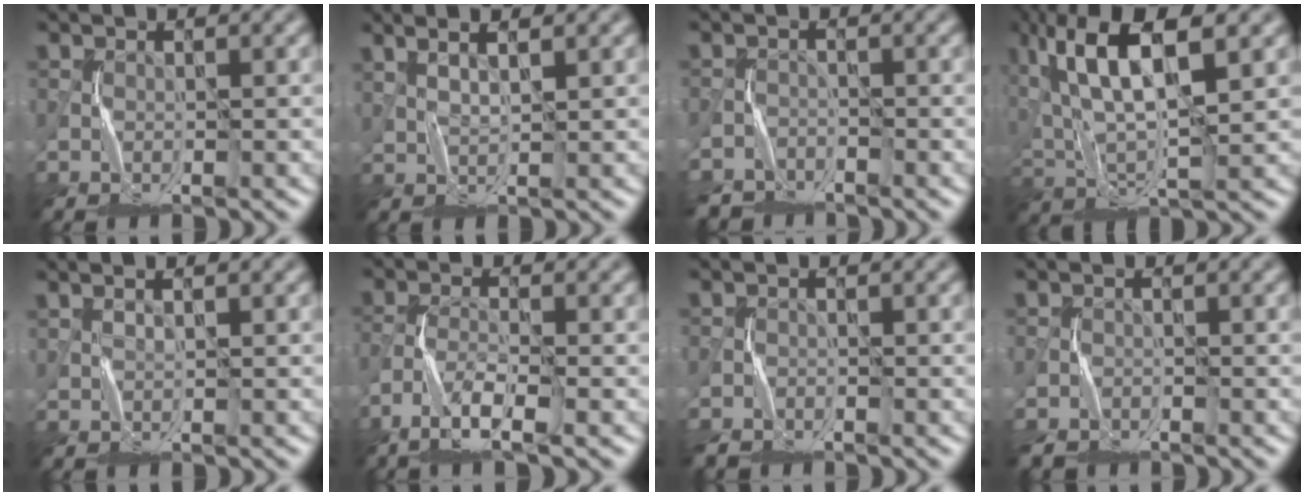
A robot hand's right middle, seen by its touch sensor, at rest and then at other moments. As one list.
[{"total": 2.9, "force": [2.2, 0.5, 1.9], "torque": [-0.019, 0.009, 0.018]}, {"total": 3.1, "force": [-3.0, 0.6, -0.5], "torque": [0.017, -0.013, -0.056]}, {"total": 11.1, "force": [5.0, 3.3, 9.3], "torque": [-0.191, 0.013, 0.099]}, {"total": 0.8, "force": [0.7, -0.4, 0.1], "torque": [0.000, -0.002, 0.014]}, {"total": 4.2, "force": [-2.6, 0.9, 3.2], "torque": [-0.069, -0.007, -0.057]}, {"total": 1.4, "force": [-1.4, 0.2, -0.2], "torque": [0.003, -0.007, -0.033]}, {"total": 1.6, "force": [-1.6, 0.4, -0.1], "torque": [0.004, -0.008, -0.036]}]